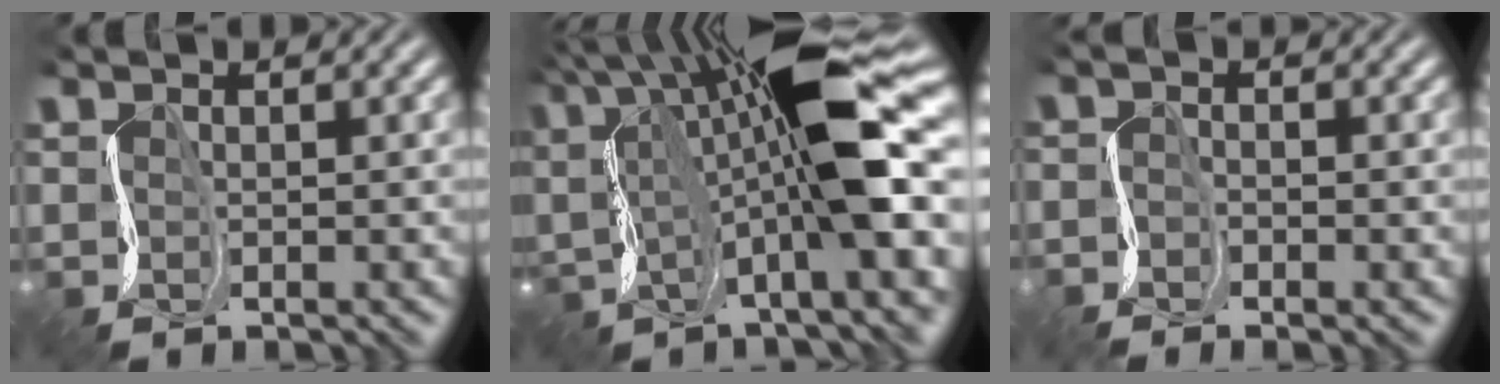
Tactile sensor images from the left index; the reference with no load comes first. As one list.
[{"total": 13.2, "force": [0.1, 3.5, 12.7], "torque": [-0.181, -0.007, 0.002]}, {"total": 2.2, "force": [-2.1, -0.3, -0.6], "torque": [0.020, -0.013, -0.038]}]